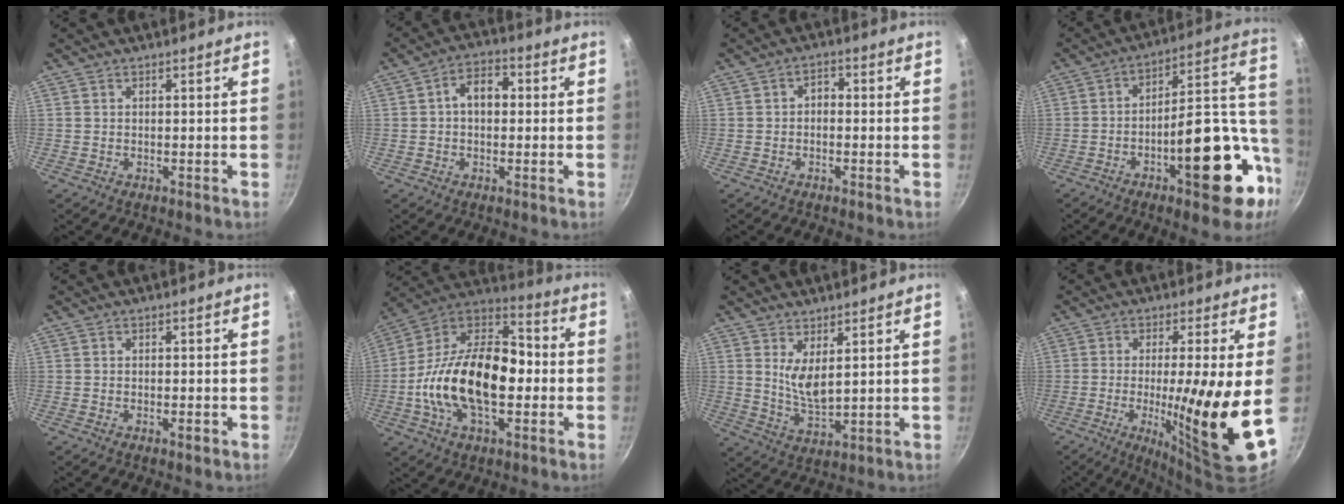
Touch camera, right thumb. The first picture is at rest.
{"total": 6.4, "force": [0.6, 4.3, 4.6], "torque": [-0.046, 0.018, 0.000]}
{"total": 2.2, "force": [-0.5, 1.5, 1.5], "torque": [-0.019, 0.013, -0.012]}
{"total": 22.5, "force": [-6.5, 9.7, 19.2], "torque": [-0.221, 0.044, -0.085]}
{"total": 1.2, "force": [-0.5, 0.4, 0.9], "torque": [-0.017, 0.002, -0.009]}
{"total": 24.3, "force": [-3.3, 14.0, 19.6], "torque": [-0.330, 0.048, -0.077]}
{"total": 5.9, "force": [2.5, 2.1, 5.0], "torque": [-0.083, -0.037, 0.053]}
{"total": 16.7, "force": [-1.9, 2.0, 16.5], "torque": [-0.261, -0.012, -0.022]}